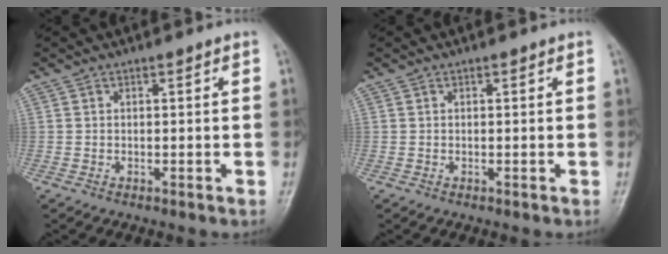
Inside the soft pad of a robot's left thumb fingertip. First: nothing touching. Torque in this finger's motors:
{"motor_torque": [0.00, 0.00, 0.00, 0.00, 0.00]}